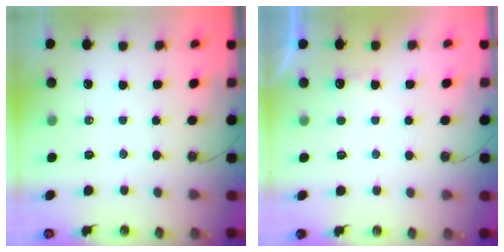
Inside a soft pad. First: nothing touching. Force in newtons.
{"total": 2.0, "press": 1.8, "slide": 0.9}